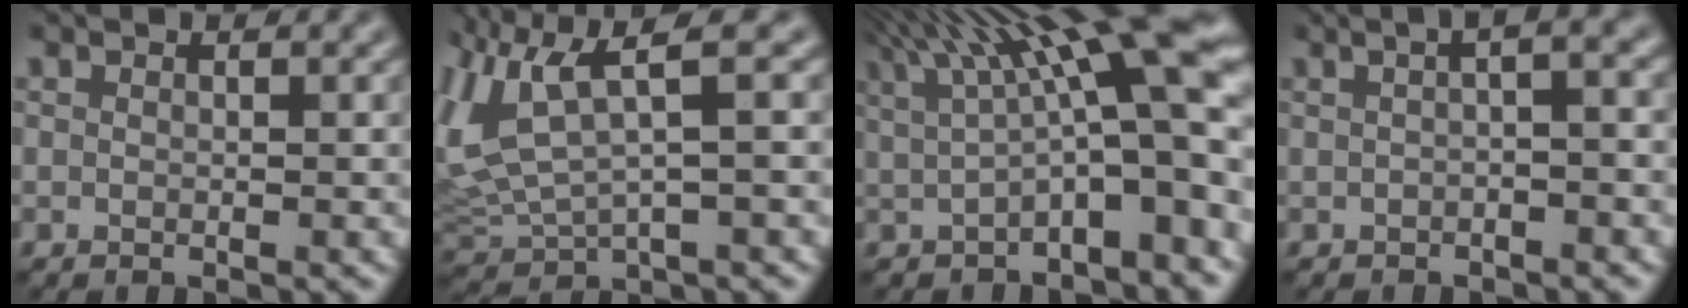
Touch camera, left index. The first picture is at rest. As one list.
[{"total": 6.8, "force": [2.2, 2.6, 5.8], "torque": [-0.146, 0.003, 0.047]}, {"total": 12.0, "force": [2.6, 3.2, 11.3], "torque": [-0.149, 0.022, 0.042]}, {"total": 3.1, "force": [0.1, 0.8, 3.0], "torque": [-0.031, 0.013, -0.001]}]